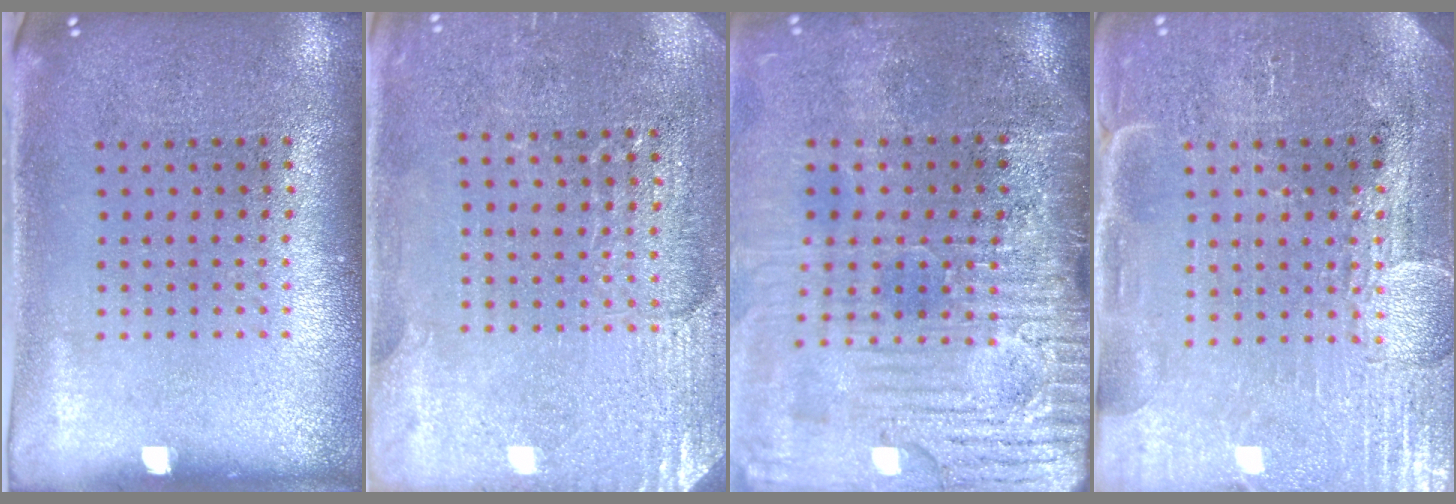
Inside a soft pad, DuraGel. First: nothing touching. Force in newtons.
{"total": 2.9, "press": 2.9, "slide": 0.5}
{"total": 4.6, "press": 4.0, "slide": 2.3}
{"total": 4.0, "press": 3.7, "slide": 1.5}